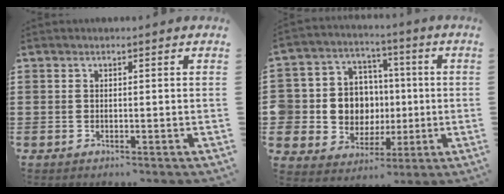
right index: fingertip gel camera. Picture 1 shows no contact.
{"total": 9.9, "force": [-0.1, 9.2, 3.5], "torque": [-0.108, 0.007, 0.005]}